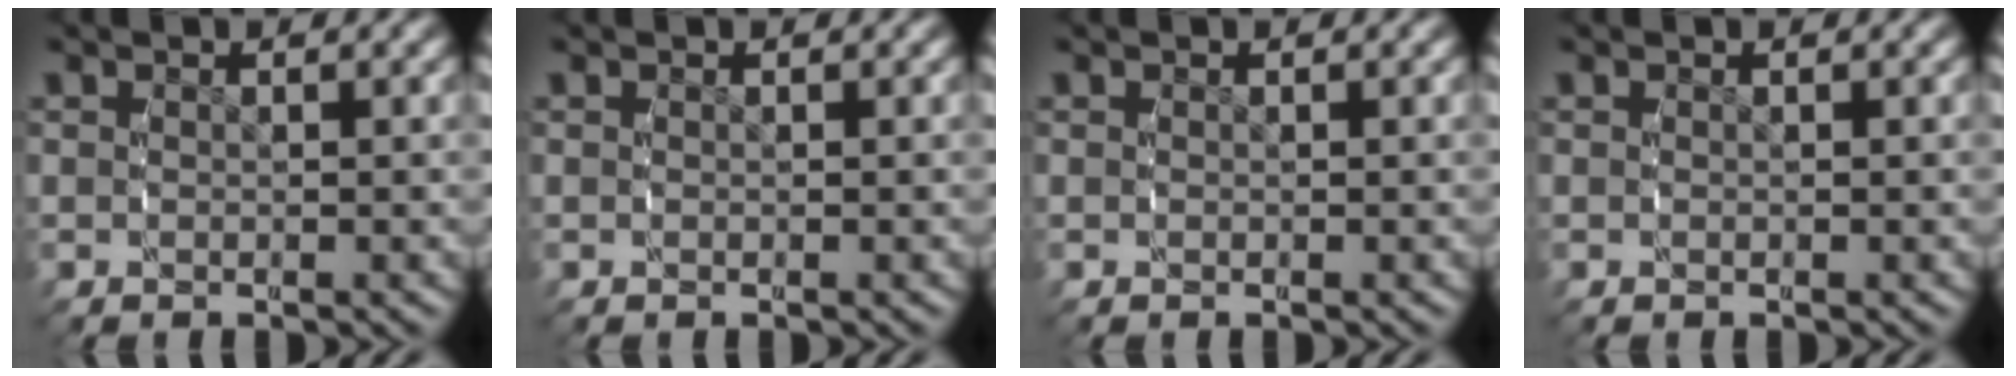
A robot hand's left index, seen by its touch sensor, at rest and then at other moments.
{"total": 0.0}
{"total": 0.0}
{"total": 0.0}